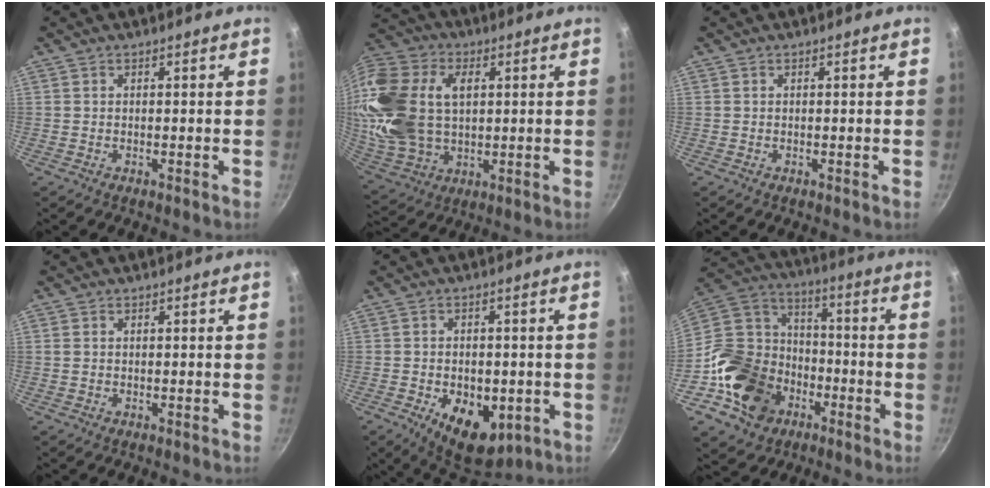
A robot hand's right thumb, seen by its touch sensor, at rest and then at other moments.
{"total": 26.0, "force": [4.9, 17.8, 18.3], "torque": [-0.401, 0.013, 0.097]}
{"total": 0.0}
{"total": 0.8, "force": [0.2, 0.6, 0.4], "torque": [-0.009, 0.002, 0.003]}
{"total": 12.3, "force": [-3.8, 7.5, 8.9], "torque": [-0.093, -0.005, -0.042]}
{"total": 20.7, "force": [-7.6, 16.4, 10.1], "torque": [-0.165, 0.060, -0.126]}